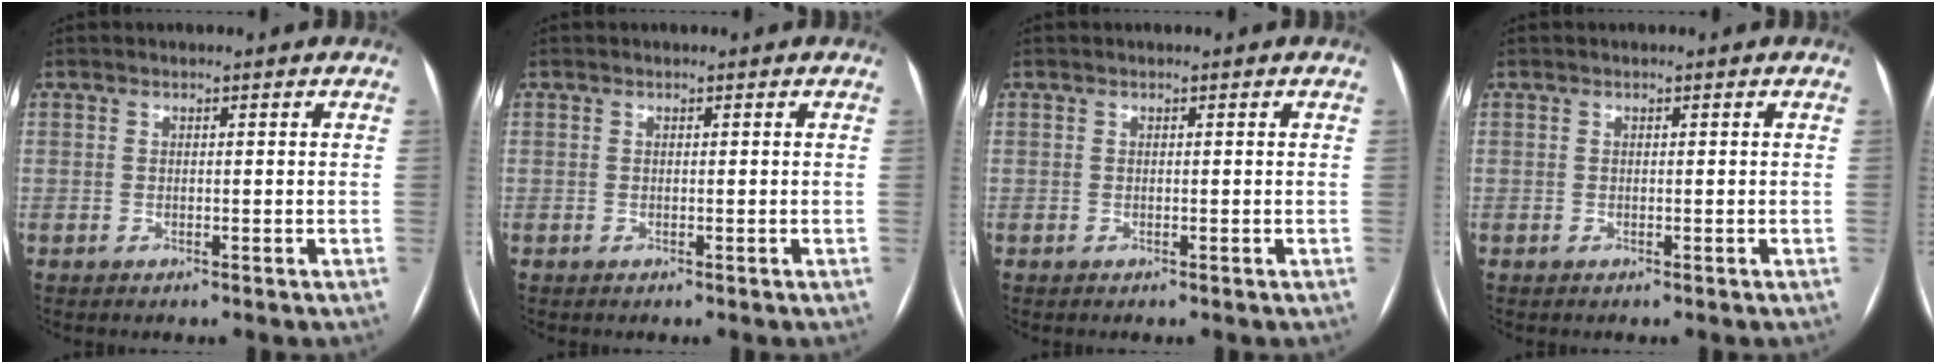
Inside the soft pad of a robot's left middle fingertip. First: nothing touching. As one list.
[{"total": 0.0}, {"total": 0.0}, {"total": 0.0}]